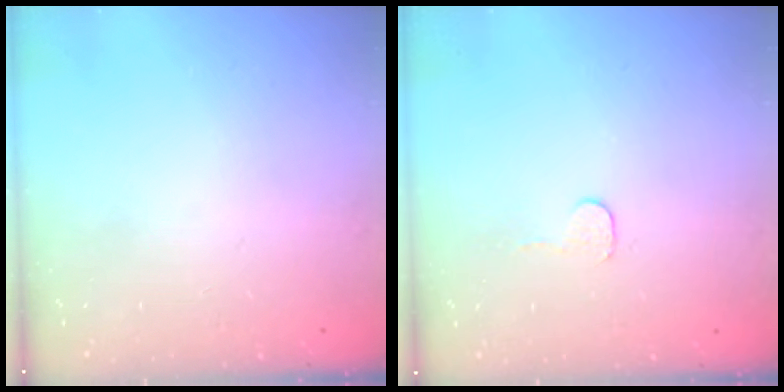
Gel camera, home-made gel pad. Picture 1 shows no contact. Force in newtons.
{"total": 3.0, "press": 3.0, "slide": 0.3}